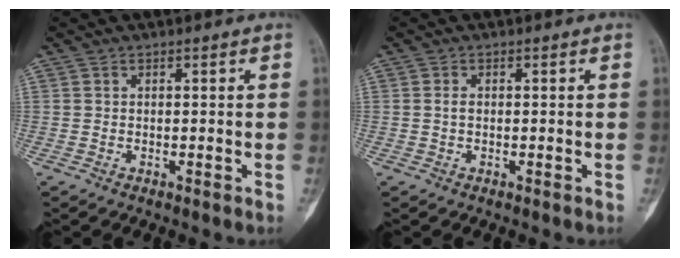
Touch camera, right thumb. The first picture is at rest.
{"total": 1.1, "force": [0.0, 0.7, 0.9], "torque": [-0.015, 0.002, -0.001]}